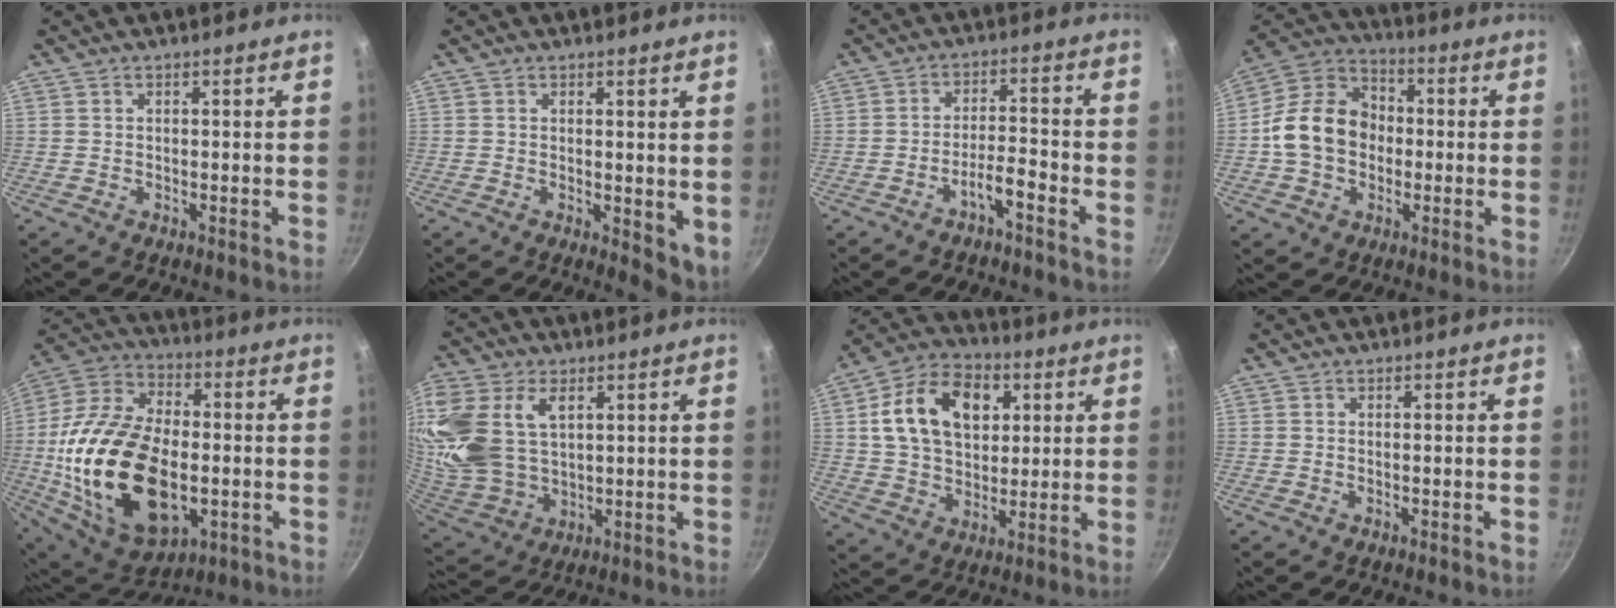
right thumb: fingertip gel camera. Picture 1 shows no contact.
{"total": 5.0, "force": [0.6, 2.6, 4.2], "torque": [-0.048, -0.008, 0.010]}
{"total": 4.4, "force": [-3.2, 0.8, 3.0], "torque": [-0.053, 0.036, -0.054]}
{"total": 14.6, "force": [-1.1, 11.6, 8.8], "torque": [-0.117, 0.035, -0.038]}
{"total": 28.9, "force": [-3.7, 17.1, 23.0], "torque": [-0.428, 0.019, -0.055]}
{"total": 20.2, "force": [6.4, 13.3, 13.8], "torque": [-0.299, -0.014, 0.135]}
{"total": 17.0, "force": [4.7, 12.0, 11.1], "torque": [-0.161, 0.007, 0.071]}
{"total": 0.0}